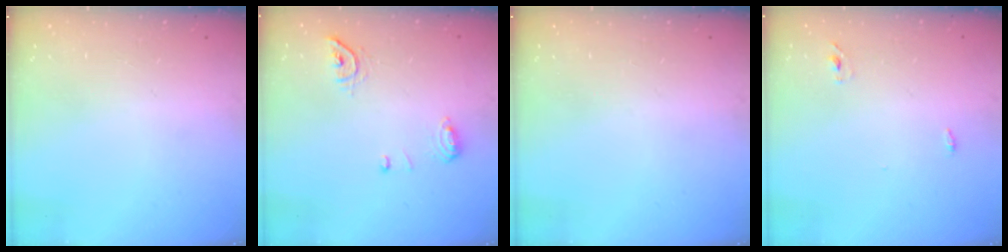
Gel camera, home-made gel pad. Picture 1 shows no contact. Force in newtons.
{"total": 7.9, "press": 7.8, "slide": 1.3}
{"total": 0.0}
{"total": 3.0, "press": 2.8, "slide": 1.1}